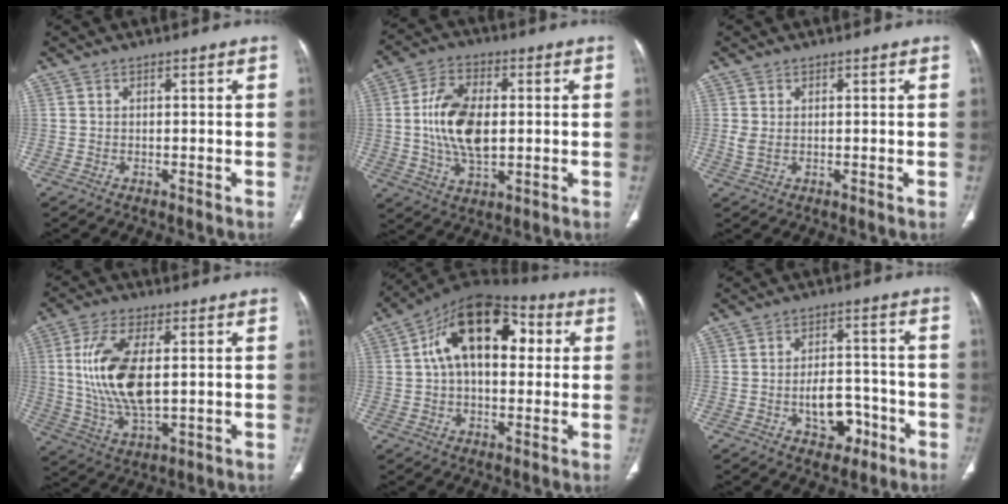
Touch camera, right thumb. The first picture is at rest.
{"total": 12.8, "force": [0.5, 7.3, 10.6], "torque": [-0.193, 0.003, 0.013]}
{"total": 1.8, "force": [0.3, 1.1, 1.5], "torque": [-0.034, -0.003, 0.012]}
{"total": 14.6, "force": [1.8, 6.8, 12.7], "torque": [-0.257, -0.012, 0.041]}
{"total": 18.3, "force": [4.2, 10.7, 14.2], "torque": [-0.201, 0.028, 0.056]}
{"total": 7.9, "force": [-3.2, 5.3, 4.9], "torque": [-0.044, 0.036, -0.041]}